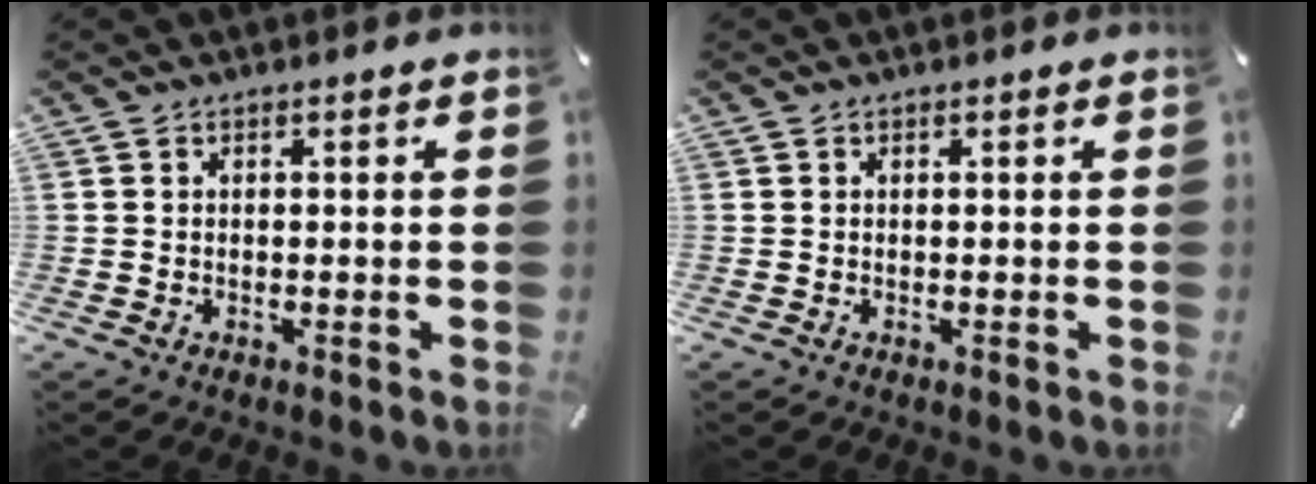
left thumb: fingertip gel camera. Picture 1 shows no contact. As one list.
[{"total": 0.0}]